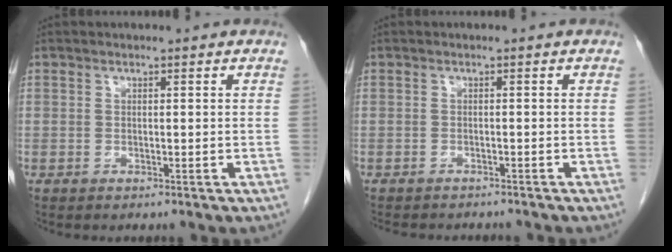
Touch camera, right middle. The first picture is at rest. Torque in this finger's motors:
{"motor_torque": [0.48, -0.42, 0.02, 0.00]}